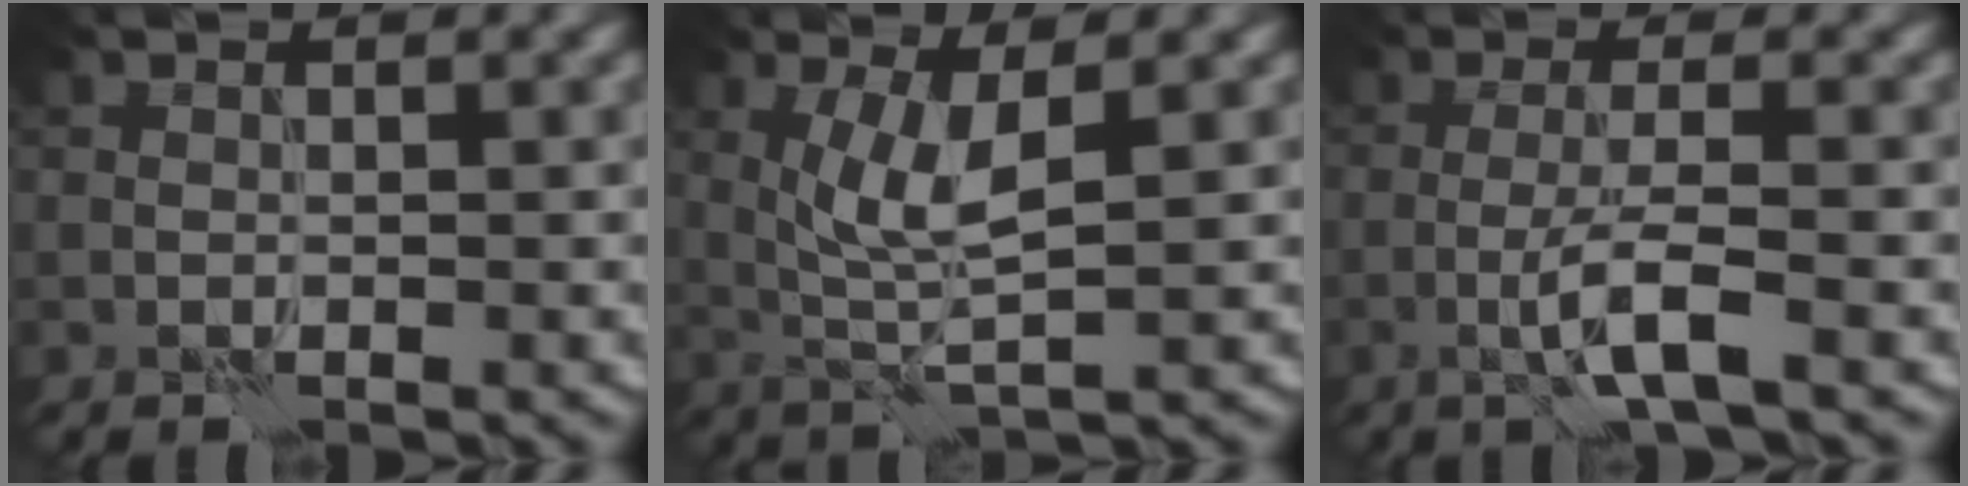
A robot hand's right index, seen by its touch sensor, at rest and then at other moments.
{"total": 3.9, "force": [0.9, 0.9, 3.7], "torque": [-0.079, 0.000, 0.023]}
{"total": 3.3, "force": [-1.2, 0.3, 3.0], "torque": [-0.057, 0.007, -0.030]}